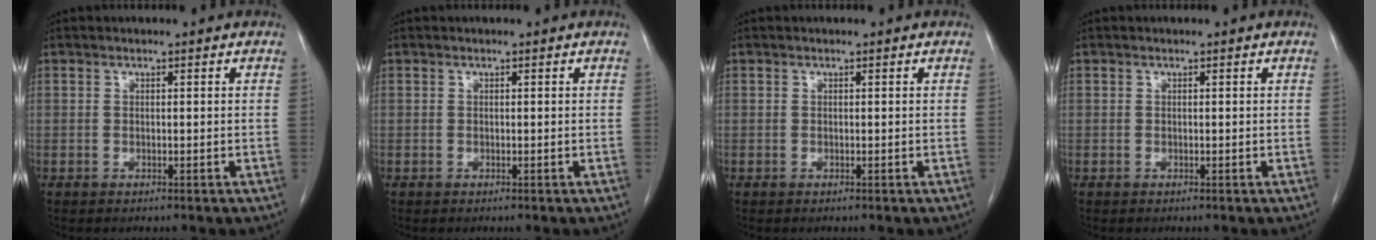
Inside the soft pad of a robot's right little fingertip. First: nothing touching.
{"total": 0.0}
{"total": 0.0}
{"total": 0.0}